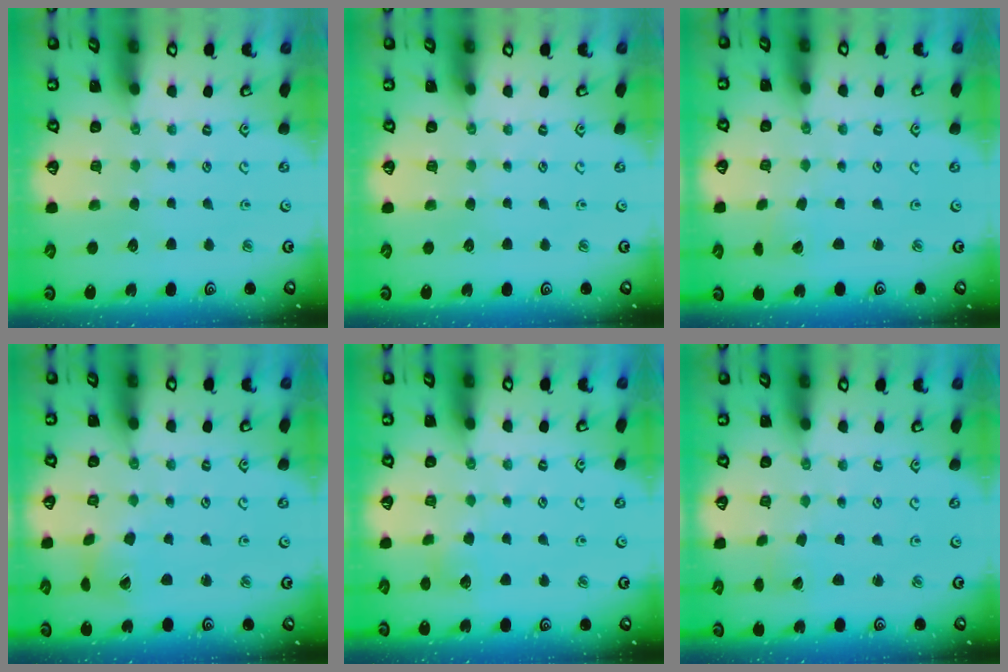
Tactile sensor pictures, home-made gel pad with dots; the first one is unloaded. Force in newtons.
{"total": 0.0}
{"total": 1.3, "press": 1.3, "slide": 0.0}
{"total": 2.4, "press": 2.4, "slide": 0.3}
{"total": 5.0, "press": 4.9, "slide": 0.5}
{"total": 0.0}